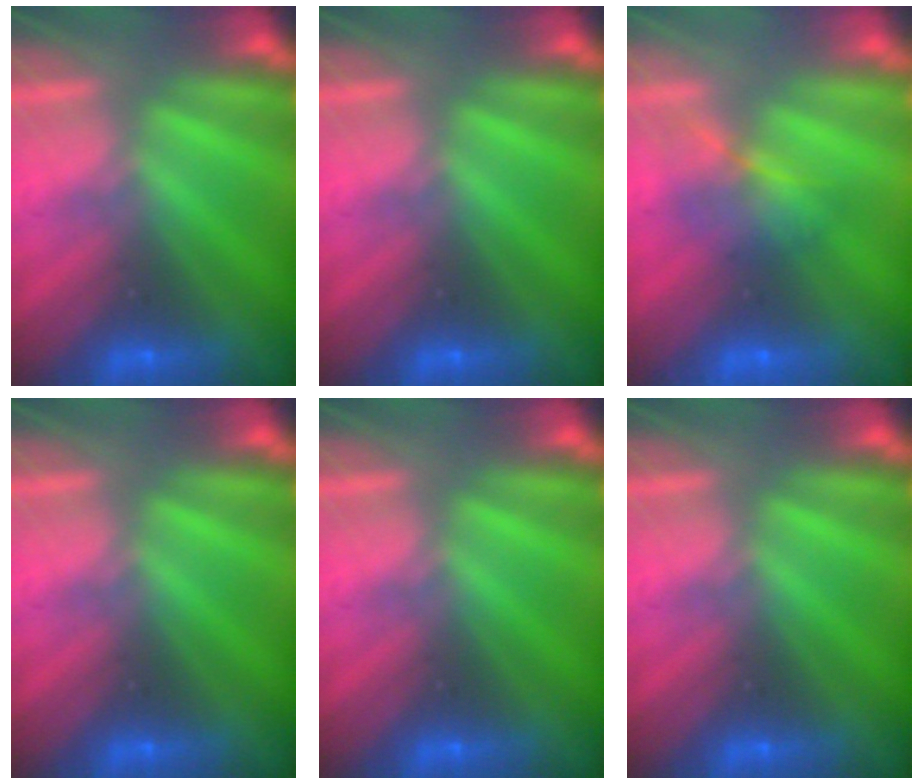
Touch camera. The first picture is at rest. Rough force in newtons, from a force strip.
{"total": 0.0}
{"total": 1.6}
{"total": 0.0}
{"total": 0.0}
{"total": 0.0}